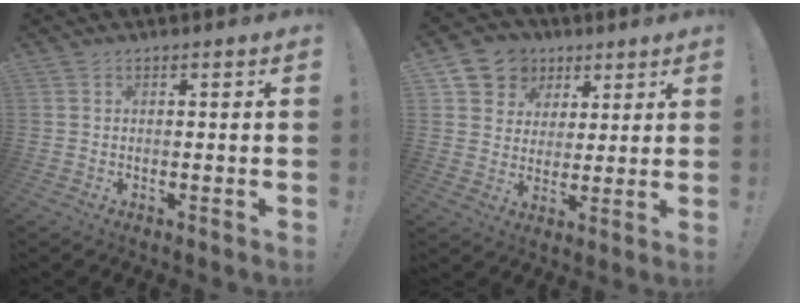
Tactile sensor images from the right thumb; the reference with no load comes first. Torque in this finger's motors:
{"motor_torque": [1.11, 1.09, 0.48, 0.26, -0.01]}